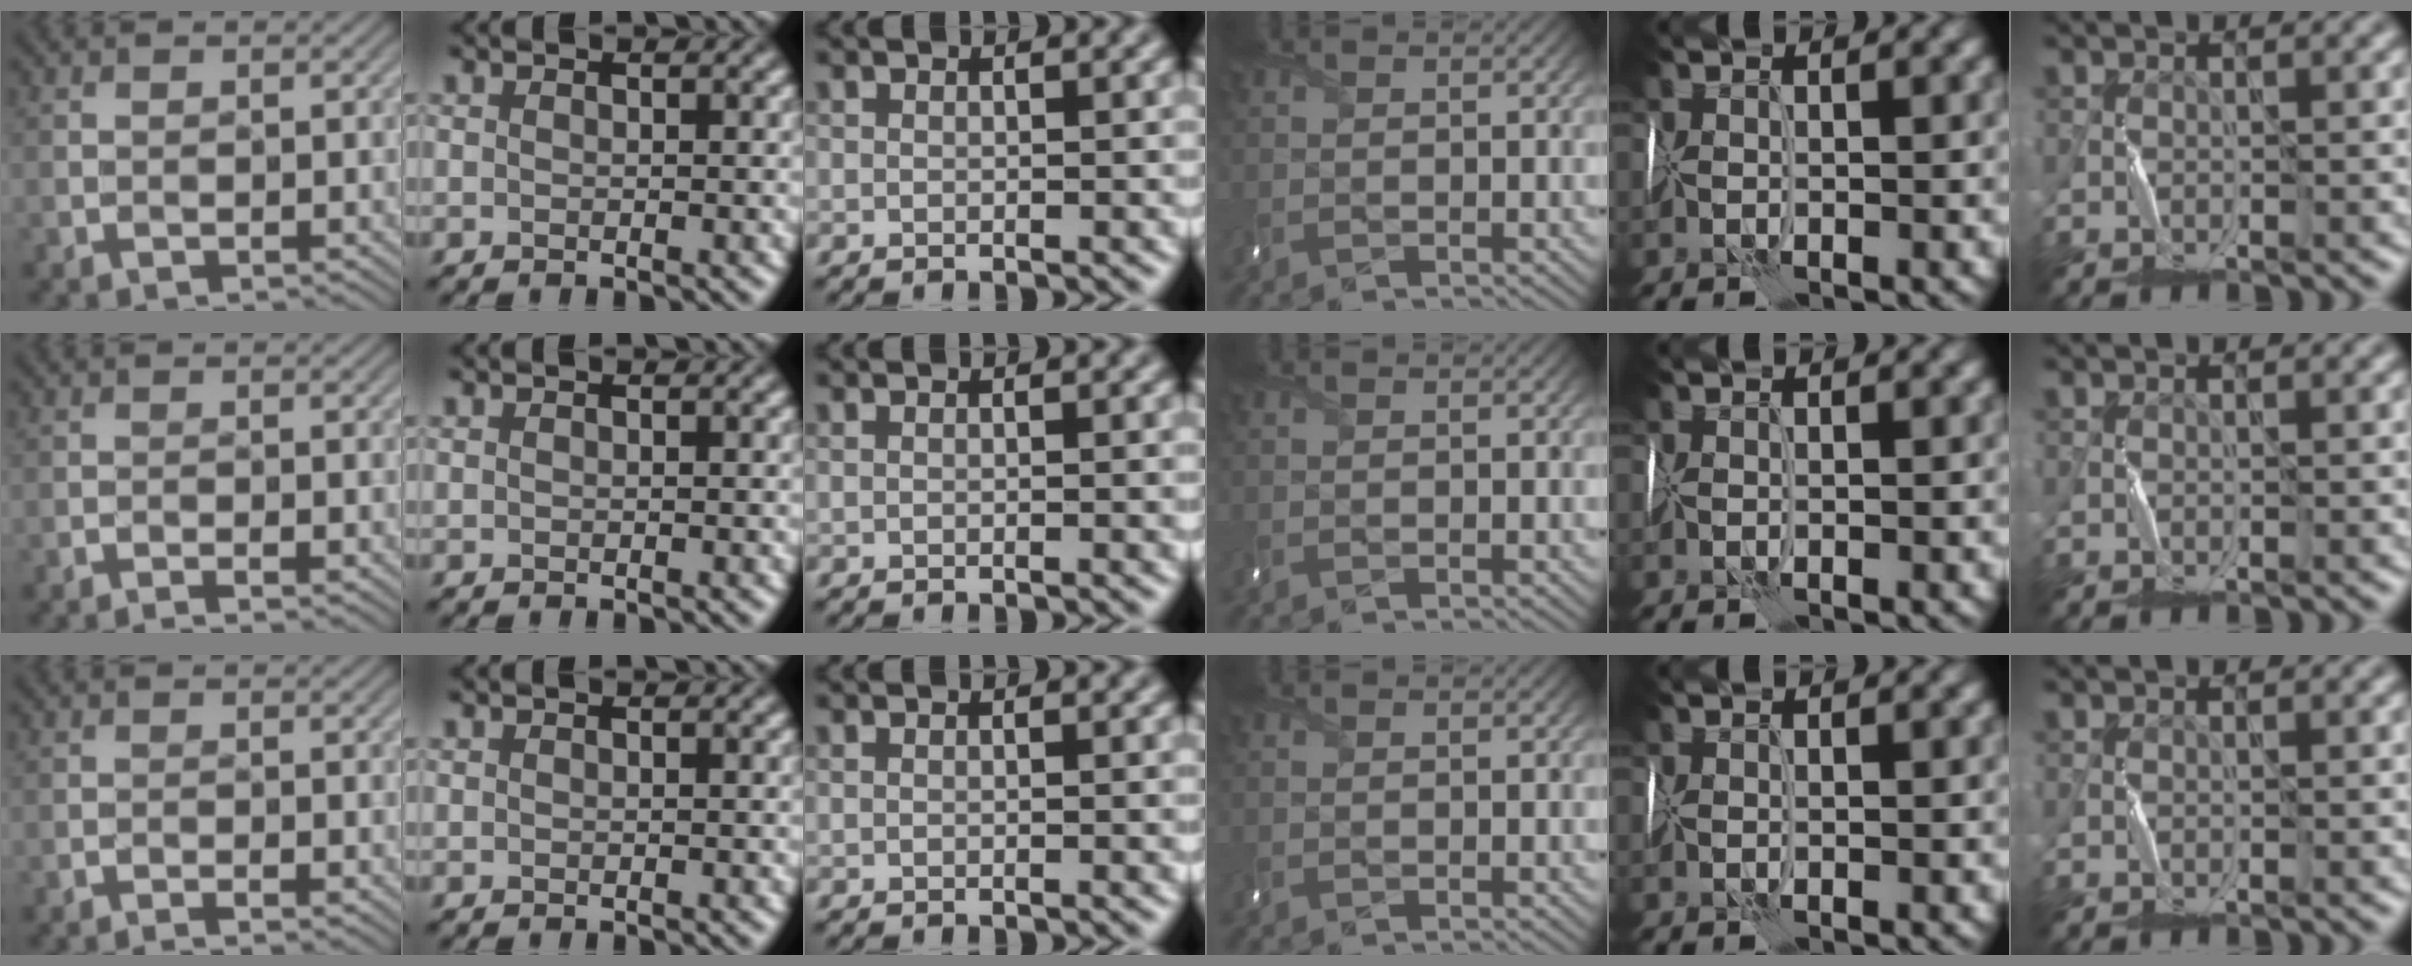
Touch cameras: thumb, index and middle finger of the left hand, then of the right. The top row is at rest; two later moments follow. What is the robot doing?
{"motion": "wrap", "object": "sponge"}